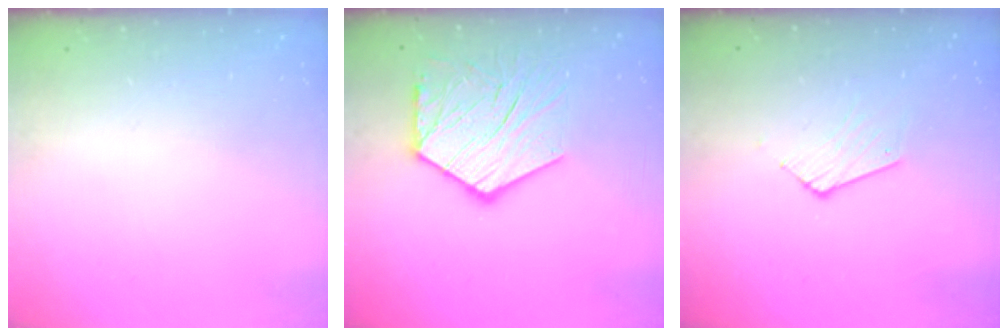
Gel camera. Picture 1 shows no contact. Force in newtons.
{"total": 16.7, "press": 16.7, "slide": 1.4}
{"total": 4.8, "press": 4.8, "slide": 0.4}